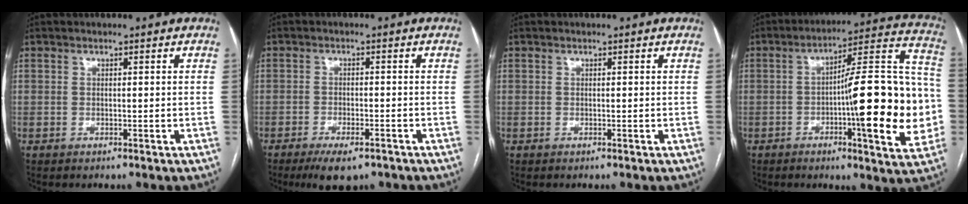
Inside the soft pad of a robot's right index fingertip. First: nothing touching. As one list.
[{"total": 5.8, "force": [-4.2, 1.9, 3.5], "torque": [-0.059, -0.007, -0.065]}, {"total": 0.0}, {"total": 21.1, "force": [-3.4, 2.9, 20.6], "torque": [-0.249, 0.028, -0.044]}]